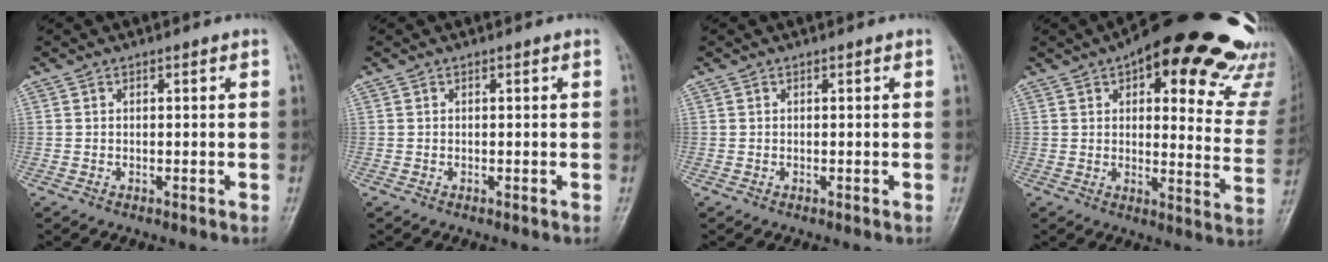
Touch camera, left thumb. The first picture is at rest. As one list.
[{"total": 0.0}, {"total": 0.0}, {"total": 28.6, "force": [19.9, 10.5, 17.6], "torque": [-0.184, -0.066, 0.230]}]